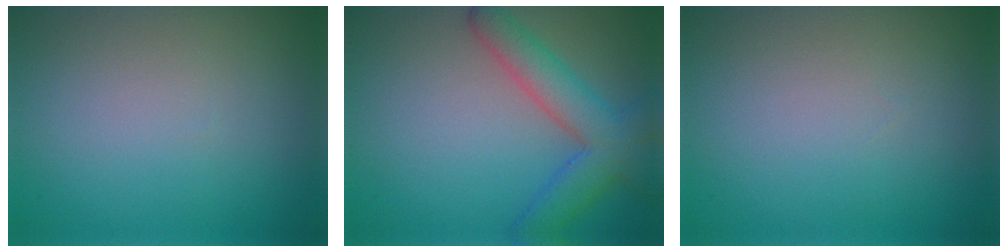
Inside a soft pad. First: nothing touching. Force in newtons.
{"total": 5.3, "press": 5.3, "slide": 0.2}
{"total": 0.0}